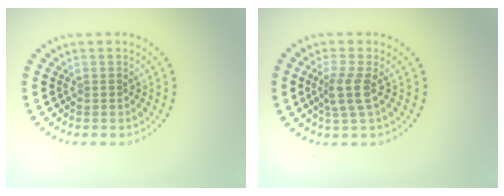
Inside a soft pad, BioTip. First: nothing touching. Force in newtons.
{"total": 2.5, "press": 2.0, "slide": 1.5}